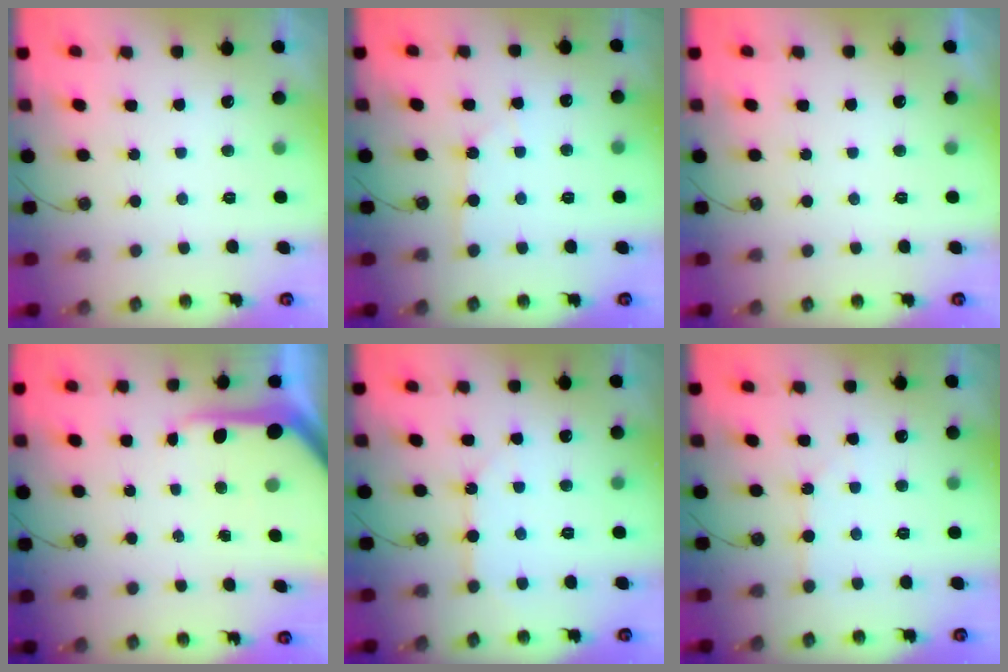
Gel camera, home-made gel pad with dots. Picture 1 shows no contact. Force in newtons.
{"total": 2.2, "press": 2.2, "slide": 0.3}
{"total": 0.0}
{"total": 7.8, "press": 7.8, "slide": 0.7}
{"total": 6.8, "press": 6.8, "slide": 0.6}
{"total": 2.0, "press": 2.0, "slide": 0.4}